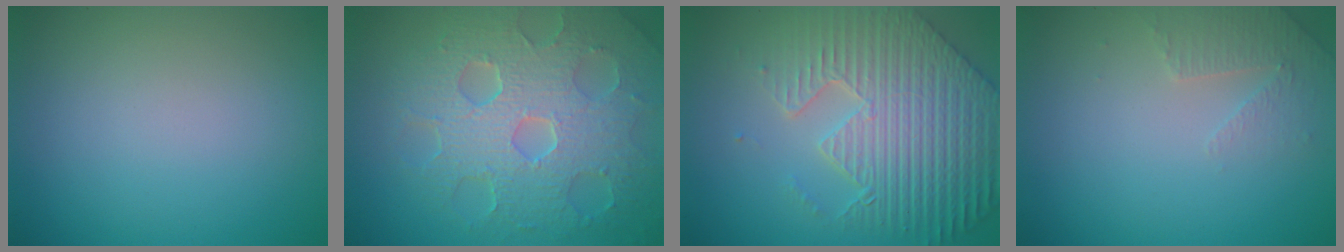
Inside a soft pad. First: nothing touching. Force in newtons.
{"total": 8.6, "press": 6.1, "slide": 6.1}
{"total": 8.9, "press": 6.6, "slide": 5.9}
{"total": 1.9, "press": 1.8, "slide": 0.5}